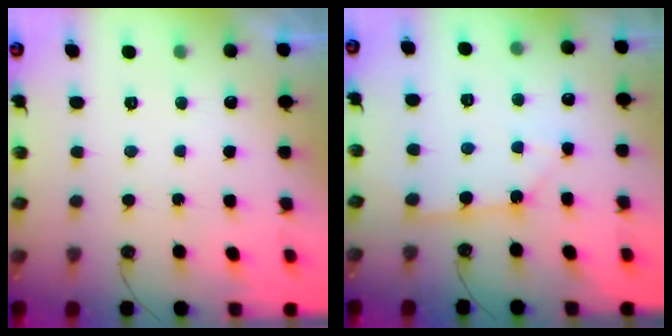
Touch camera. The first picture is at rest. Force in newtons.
{"total": 2.4, "press": 2.4, "slide": 0.3}